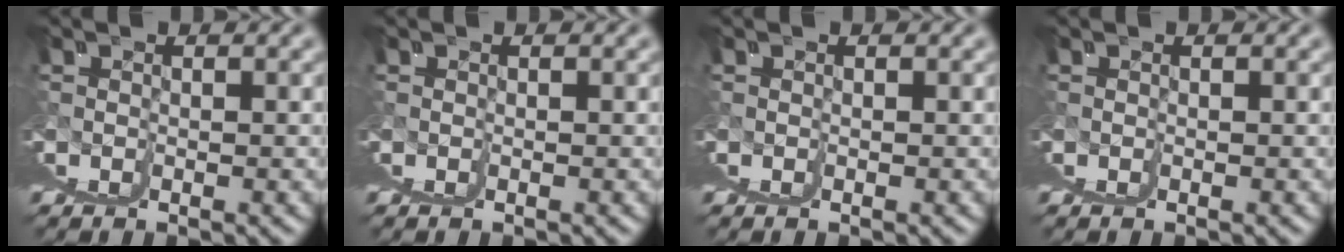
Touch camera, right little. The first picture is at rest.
{"total": 0.0}
{"total": 0.0}
{"total": 0.0}